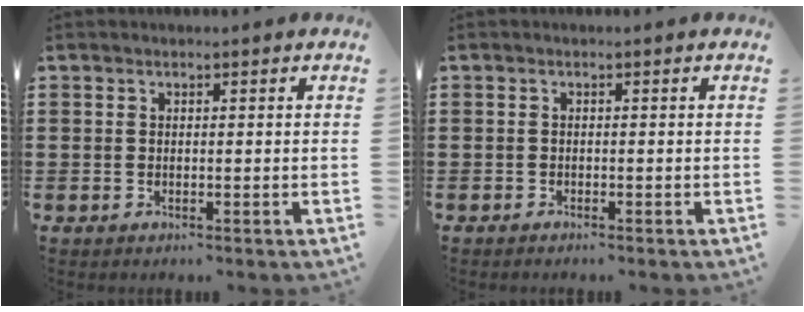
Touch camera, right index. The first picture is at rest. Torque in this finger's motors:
{"motor_torque": [0.98, 0.64, -0.01, 0.01]}